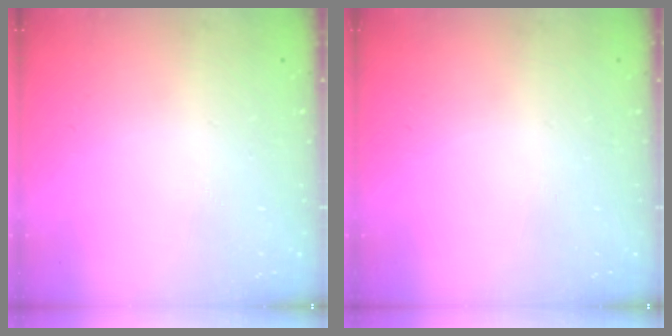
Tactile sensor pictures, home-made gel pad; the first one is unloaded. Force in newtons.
{"total": 0.0}